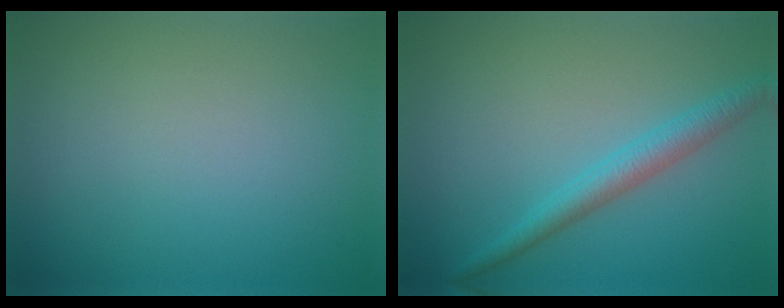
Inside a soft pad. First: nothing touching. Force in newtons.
{"total": 2.9, "press": 2.9, "slide": 0.1}